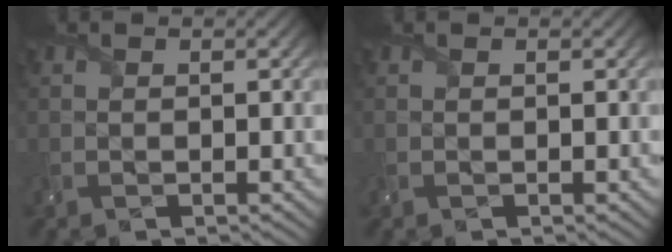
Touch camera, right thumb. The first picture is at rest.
{"total": 0.0}